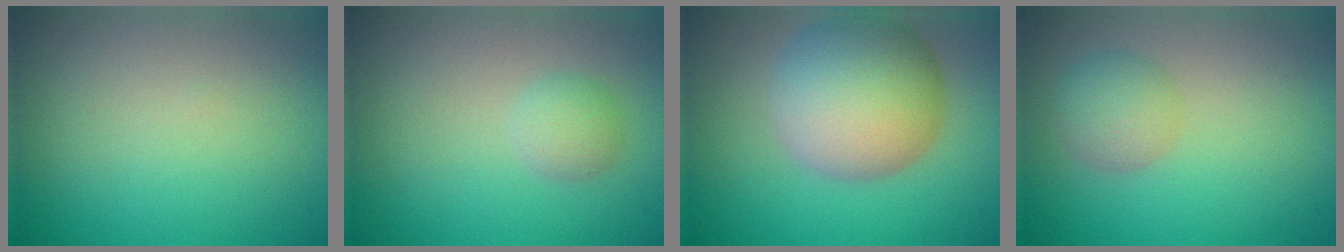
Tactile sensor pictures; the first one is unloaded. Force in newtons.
{"total": 1.7, "press": 1.7, "slide": 0.1}
{"total": 9.4, "press": 9.3, "slide": 0.2}
{"total": 2.5, "press": 2.5, "slide": 0.1}